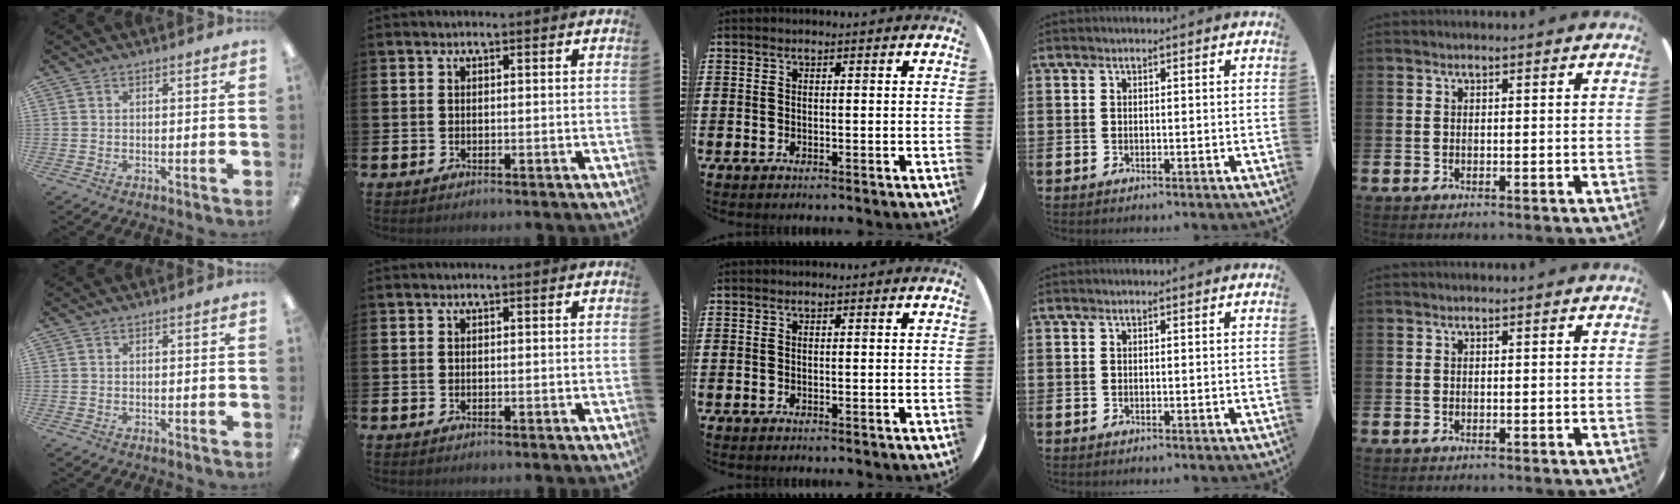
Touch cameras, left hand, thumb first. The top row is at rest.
{}